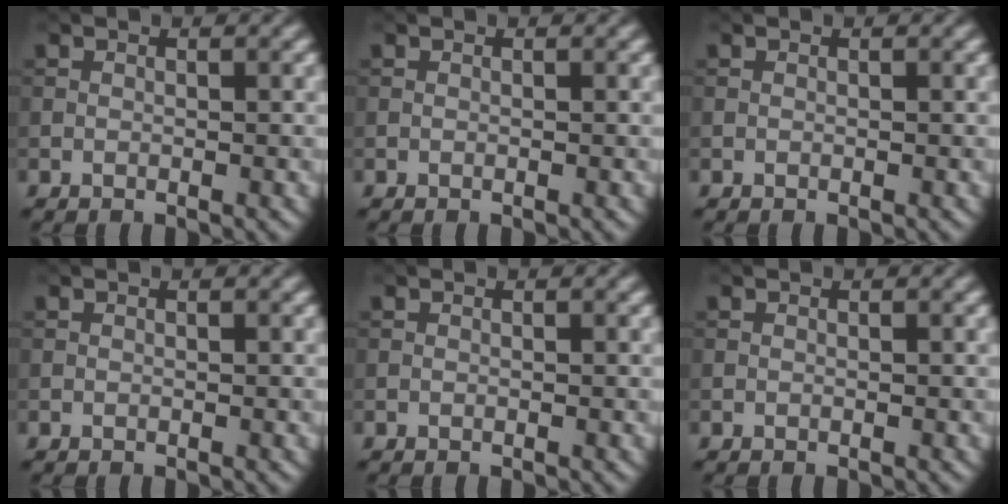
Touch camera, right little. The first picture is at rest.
{"total": 0.0}
{"total": 0.0}
{"total": 0.0}
{"total": 0.0}
{"total": 0.0}